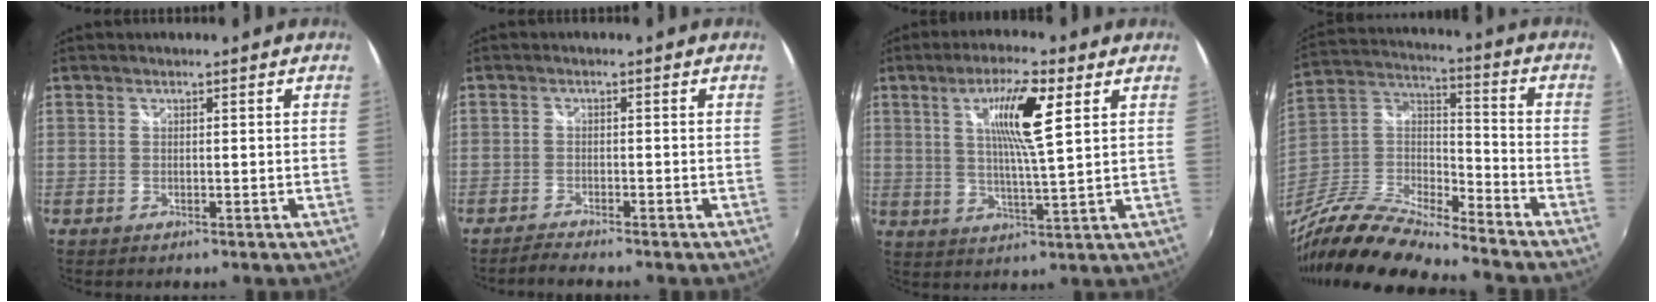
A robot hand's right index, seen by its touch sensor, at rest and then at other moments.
{"total": 1.9, "force": [-1.8, -0.3, 0.5], "torque": [-0.022, -0.007, -0.039]}
{"total": 9.9, "force": [3.8, 0.7, 9.1], "torque": [-0.160, 0.002, 0.064]}
{"total": 18.1, "force": [-14.9, 3.1, 9.7], "torque": [-0.209, -0.012, -0.297]}